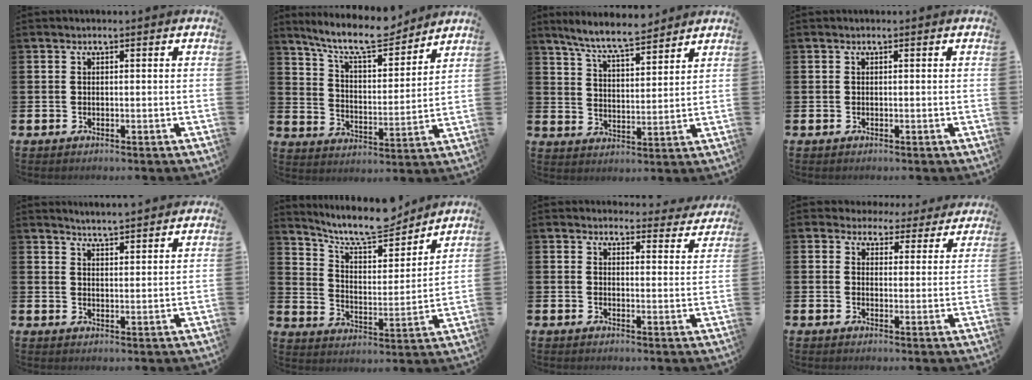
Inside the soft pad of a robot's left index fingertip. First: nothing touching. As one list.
[{"total": 10.3, "force": [9.2, 2.1, 4.0], "torque": [-0.097, -0.057, 0.162]}, {"total": 7.3, "force": [6.8, 0.7, 2.6], "torque": [-0.074, -0.032, 0.122]}, {"total": 0.0}, {"total": 4.2, "force": [4.2, -0.4, -0.3], "torque": [-0.003, -0.027, 0.075]}, {"total": 10.1, "force": [9.2, 2.1, 3.7], "torque": [-0.092, -0.060, 0.162]}, {"total": 3.3, "force": [3.1, 1.0, 0.0], "torque": [0.001, -0.024, 0.052]}, {"total": 3.4, "force": [2.9, 1.8, 0.2], "torque": [-0.010, -0.022, 0.046]}]